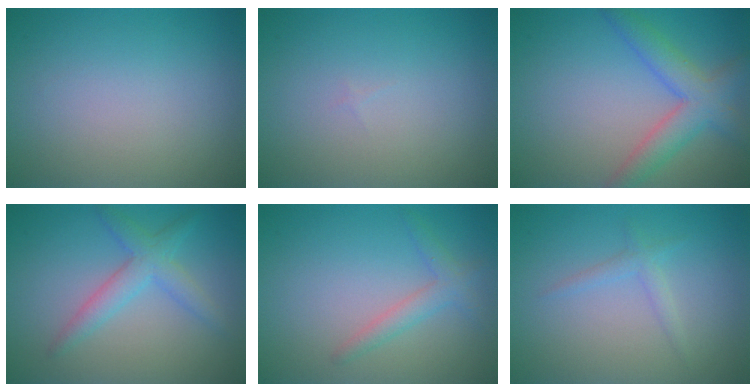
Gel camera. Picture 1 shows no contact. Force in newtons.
{"total": 0.0}
{"total": 4.6, "press": 4.6, "slide": 0.3}
{"total": 3.1, "press": 3.1, "slide": 0.0}
{"total": 2.0, "press": 2.0, "slide": 0.1}
{"total": 1.3, "press": 1.3, "slide": 0.1}